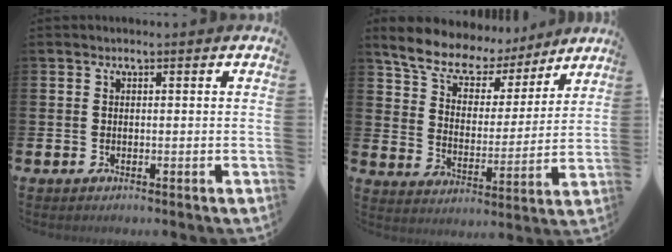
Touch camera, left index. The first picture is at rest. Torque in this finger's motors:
{"motor_torque": [1.12, -1.02, 0.61, 0.03]}